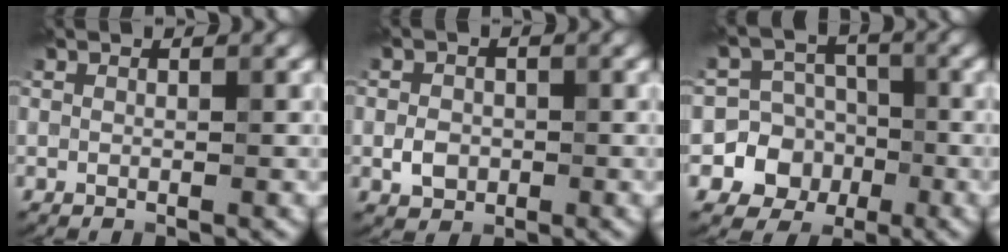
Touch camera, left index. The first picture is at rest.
{"total": 2.2, "force": [-0.5, 1.8, 1.2], "torque": [-0.019, -0.002, -0.014]}
{"total": 8.0, "force": [-2.7, 7.4, 1.3], "torque": [-0.005, -0.006, -0.072]}